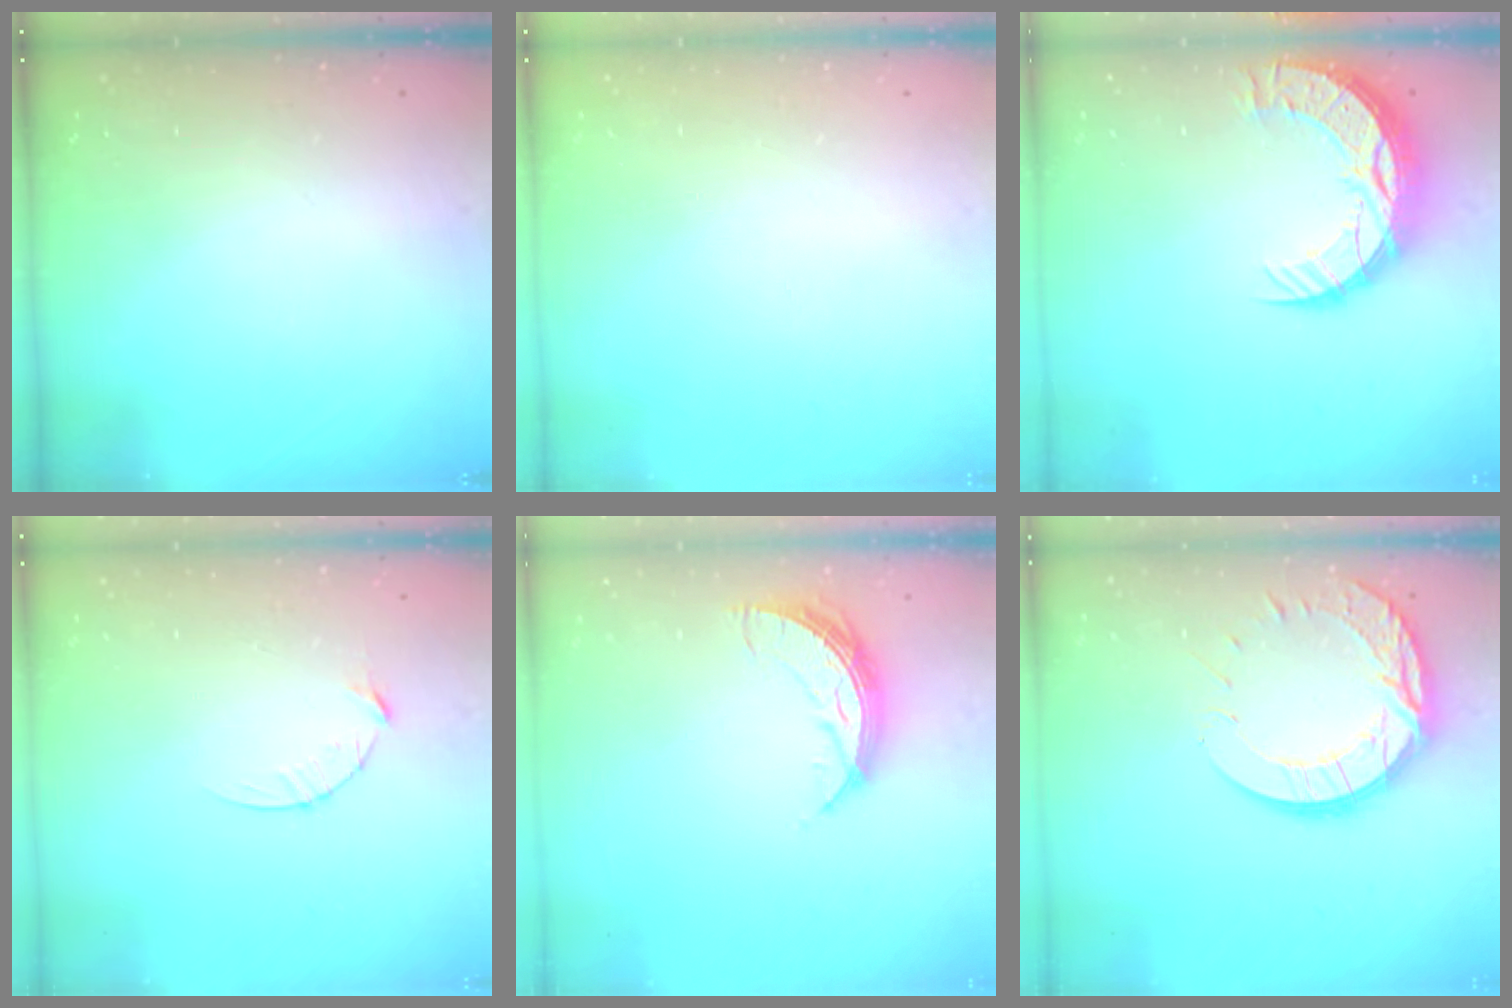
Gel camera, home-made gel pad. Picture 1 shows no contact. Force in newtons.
{"total": 0.0}
{"total": 13.3, "press": 13.3, "slide": 0.9}
{"total": 4.1, "press": 4.1, "slide": 0.5}
{"total": 8.1, "press": 8.0, "slide": 0.6}
{"total": 15.2, "press": 15.2, "slide": 1.2}